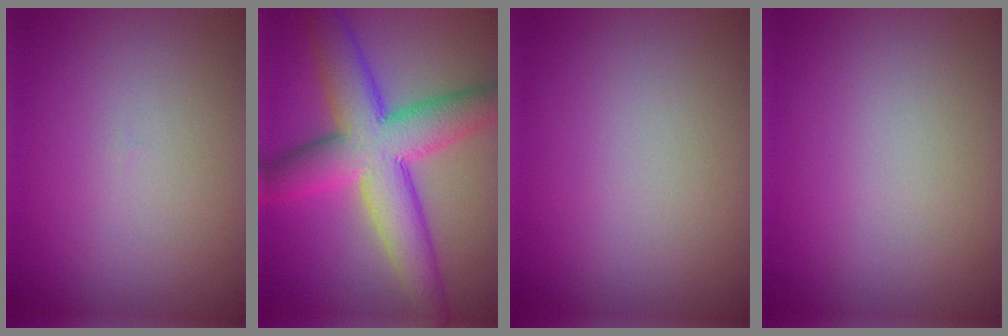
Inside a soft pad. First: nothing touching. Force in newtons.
{"total": 9.9, "press": 9.9, "slide": 0.4}
{"total": 0.0}
{"total": 0.0}